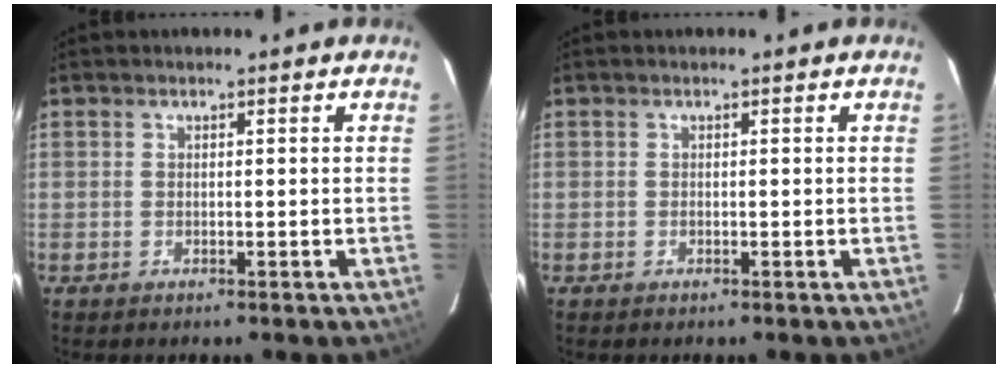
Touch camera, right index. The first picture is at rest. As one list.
[{"total": 0.0}]